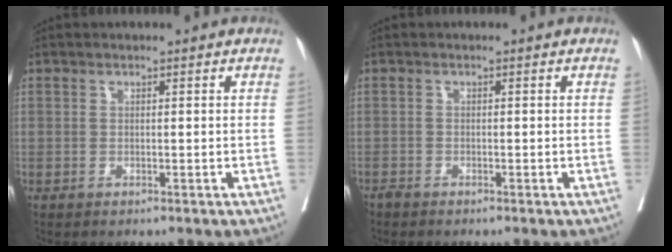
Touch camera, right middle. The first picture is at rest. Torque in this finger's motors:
{"motor_torque": [1.09, -1.04, 0.42, 0.12]}